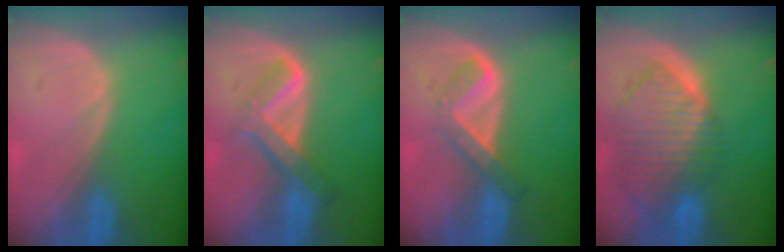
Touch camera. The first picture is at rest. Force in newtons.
{"total": 6.7, "press": 5.7, "slide": 3.6}
{"total": 5.3, "press": 4.6, "slide": 2.7}
{"total": 10.1, "press": 8.6, "slide": 5.2}